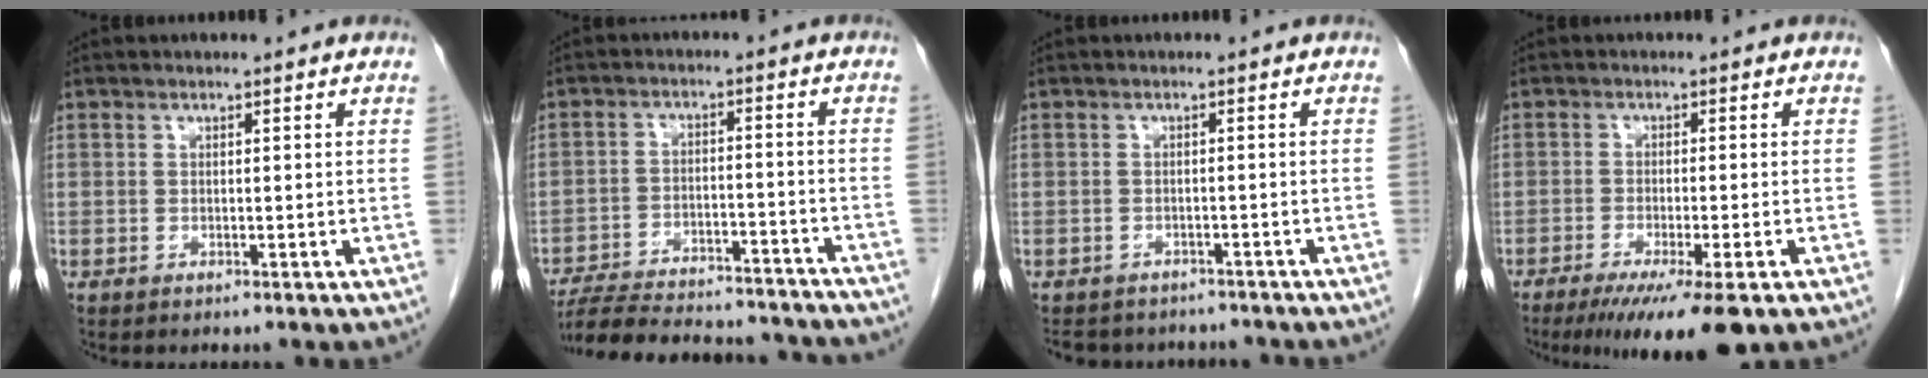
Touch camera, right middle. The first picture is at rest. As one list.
[{"total": 22.9, "force": [-20.9, 4.1, 8.5], "torque": [-0.148, -0.021, -0.285]}, {"total": 8.2, "force": [-7.4, 3.3, 1.3], "torque": [-0.020, 0.008, -0.088]}, {"total": 9.6, "force": [-6.3, 0.7, 7.2], "torque": [-0.107, -0.023, -0.099]}]